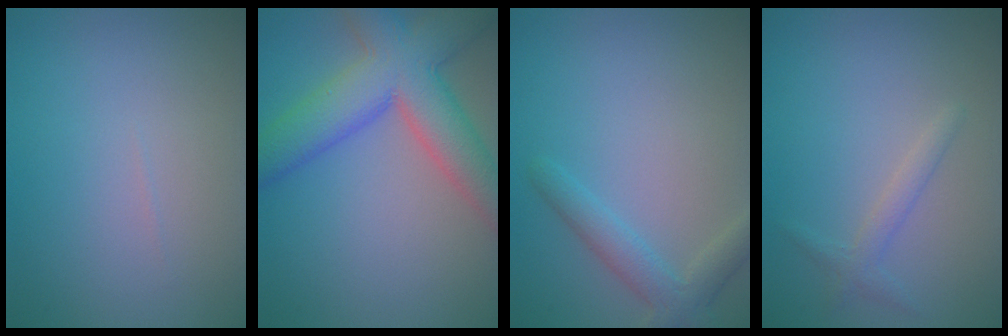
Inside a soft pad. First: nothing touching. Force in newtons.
{"total": 8.5, "press": 8.5, "slide": 0.4}
{"total": 2.8, "press": 2.8, "slide": 0.0}
{"total": 1.4, "press": 1.4, "slide": 0.1}